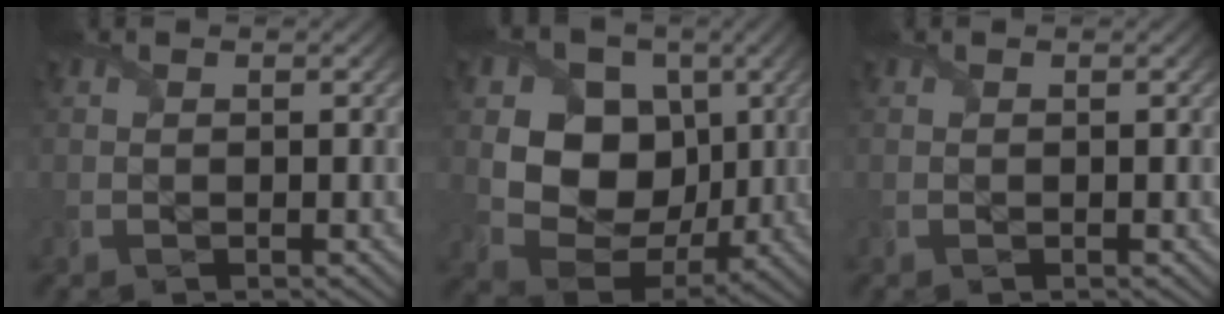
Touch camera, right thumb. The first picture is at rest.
{"total": 11.5, "force": [2.2, 9.5, 6.2], "torque": [-0.139, -0.005, 0.031]}
{"total": 0.0}